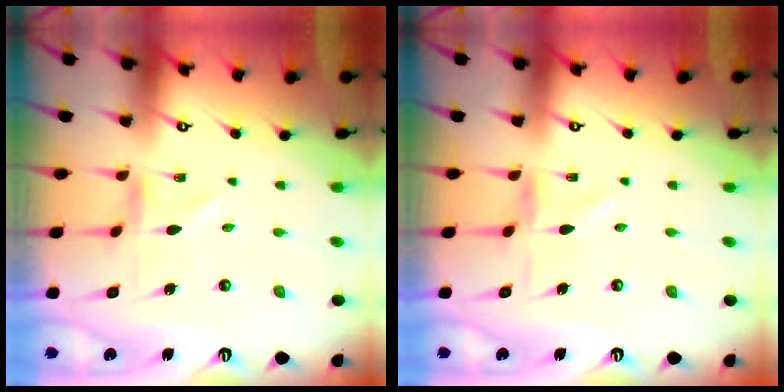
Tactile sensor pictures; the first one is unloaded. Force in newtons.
{"total": 1.3, "press": 1.2, "slide": 0.3}